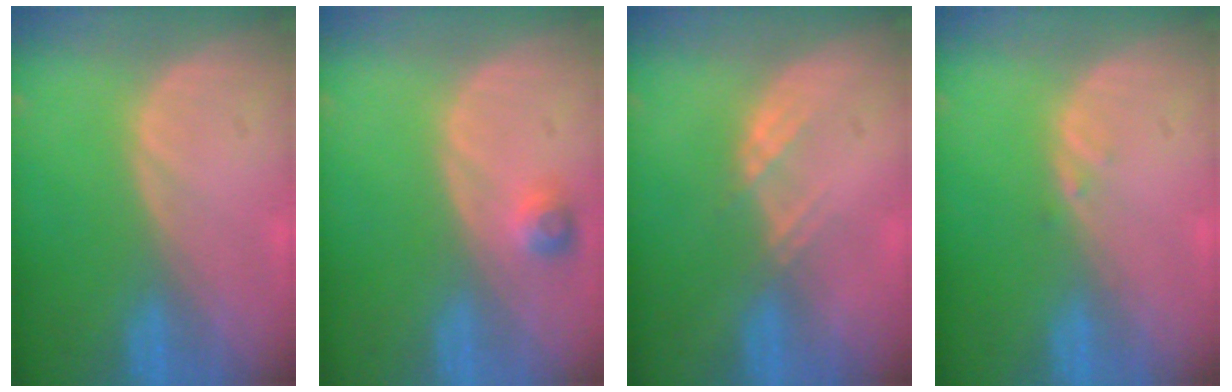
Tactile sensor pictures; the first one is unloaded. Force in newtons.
{"total": 2.2, "press": 2.2, "slide": 0.4}
{"total": 2.3, "press": 2.1, "slide": 0.7}
{"total": 0.6, "press": 0.6, "slide": 0.1}